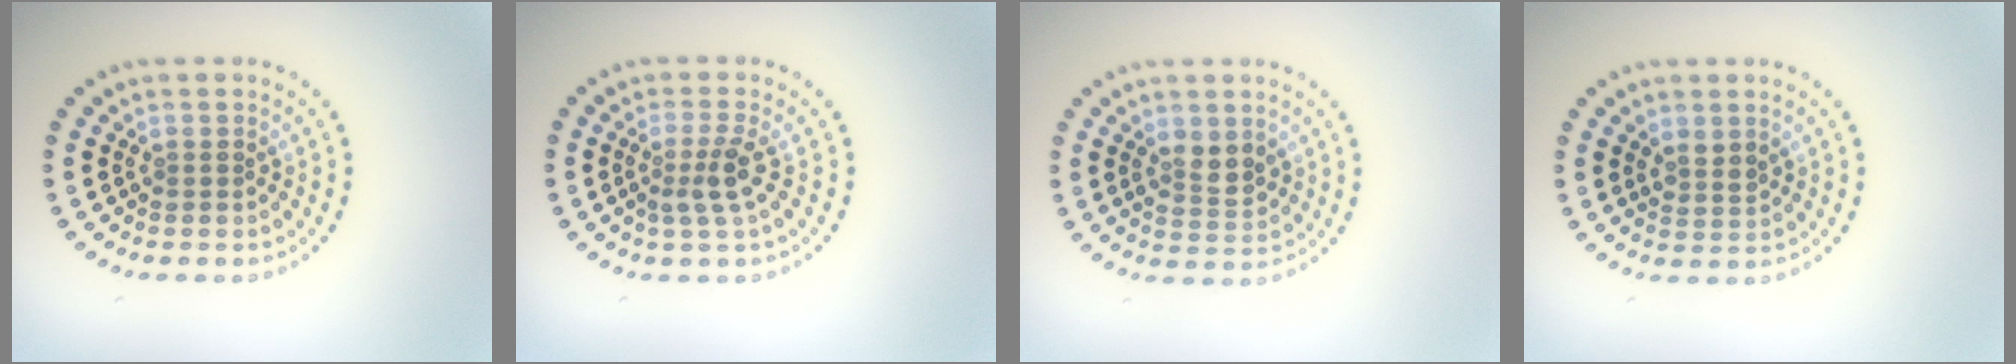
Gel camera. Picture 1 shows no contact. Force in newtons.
{"total": 2.4, "press": 1.8, "slide": 1.6}
{"total": 2.5, "press": 2.4, "slide": 0.6}
{"total": 1.5, "press": 1.3, "slide": 0.8}